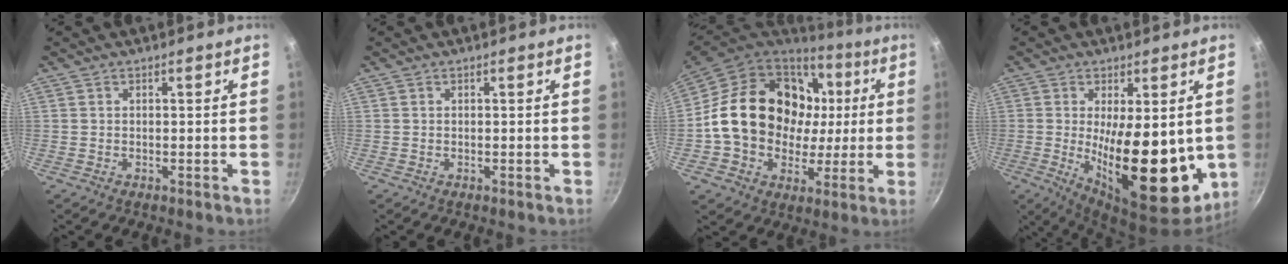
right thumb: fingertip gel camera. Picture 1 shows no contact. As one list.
[{"total": 0.0}, {"total": 24.8, "force": [3.3, 19.5, 14.9], "torque": [-0.229, 0.030, 0.066]}, {"total": 19.0, "force": [-0.9, 7.8, 17.3], "torque": [-0.236, -0.028, -0.002]}]